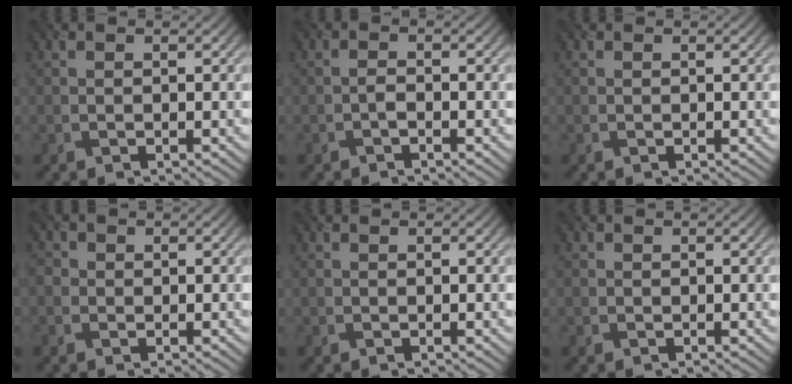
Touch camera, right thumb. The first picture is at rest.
{"total": 1.0, "force": [-0.7, 0.2, 0.7], "torque": [-0.015, 0.003, -0.014]}
{"total": 0.0}
{"total": 1.4, "force": [0.0, 1.3, 0.4], "torque": [-0.010, 0.001, -0.007]}
{"total": 0.0}
{"total": 0.0}